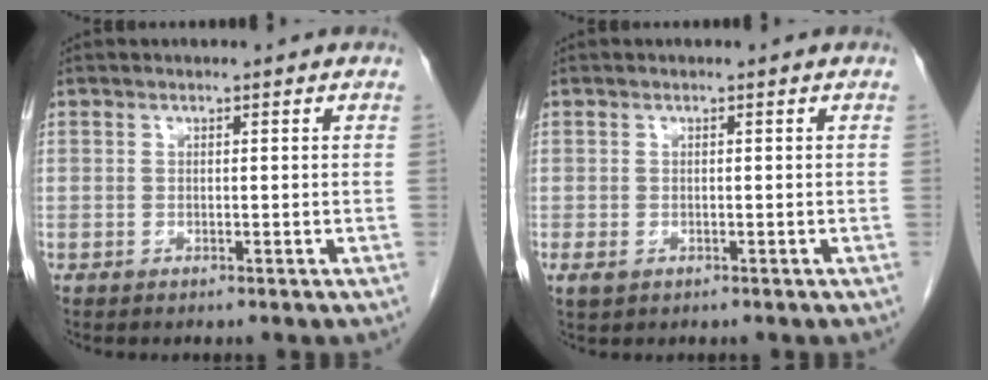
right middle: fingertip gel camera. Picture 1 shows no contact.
{"total": 1.8, "force": [-0.6, 1.2, 1.1], "torque": [-0.025, -0.002, -0.002]}